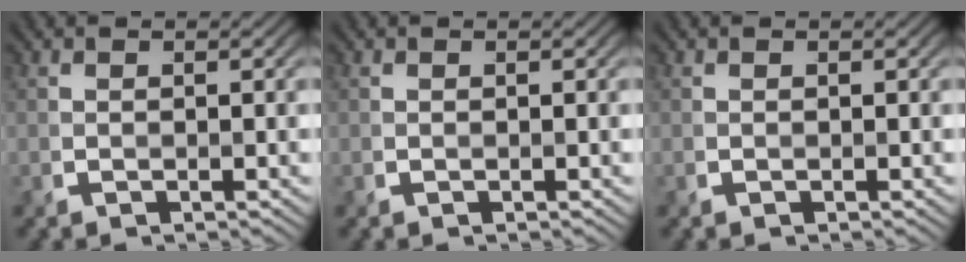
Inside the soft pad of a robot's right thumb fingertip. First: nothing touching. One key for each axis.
{"total": 0.0}
{"total": 0.0}